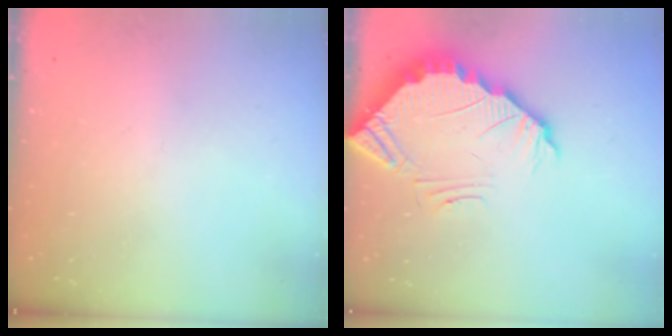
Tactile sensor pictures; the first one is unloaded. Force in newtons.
{"total": 4.6, "press": 4.6, "slide": 0.3}